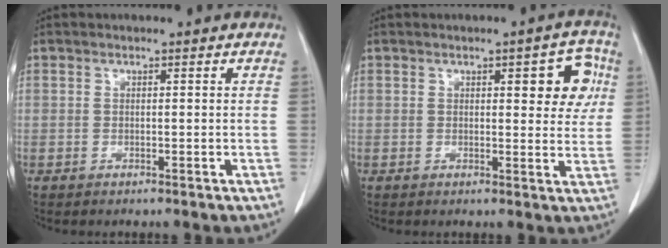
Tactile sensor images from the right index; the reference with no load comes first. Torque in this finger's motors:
{"motor_torque": [0.38, 0.34, 0.06, 0.05]}